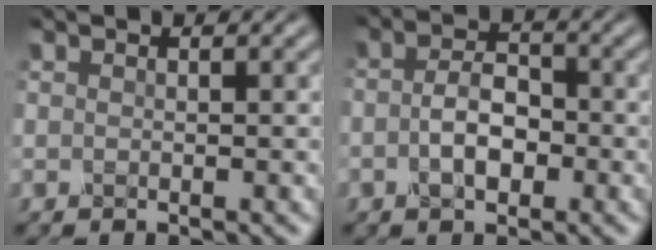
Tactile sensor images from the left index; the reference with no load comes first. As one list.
[{"total": 3.6, "force": [-1.3, 2.0, 2.7], "torque": [-0.051, 0.000, -0.030]}]